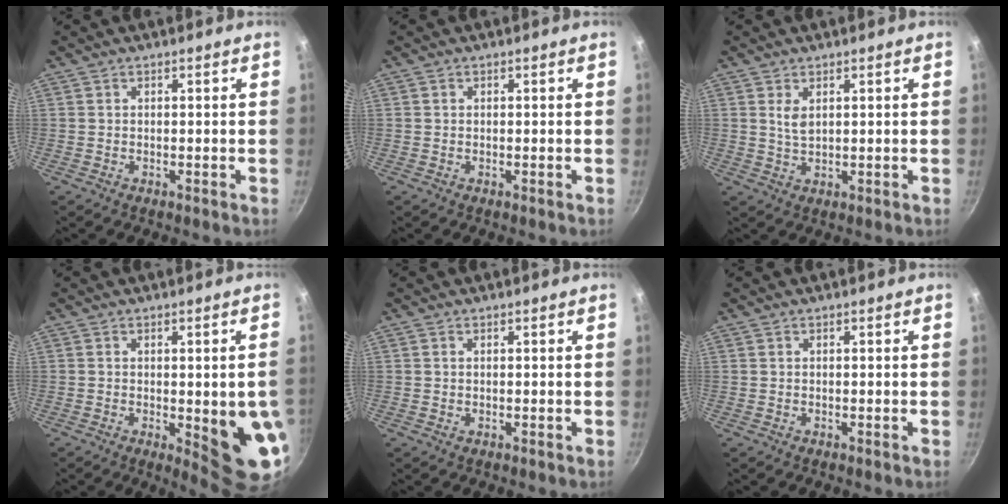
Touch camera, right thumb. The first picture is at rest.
{"total": 0.6, "force": [0.2, 0.5, 0.2], "torque": [-0.002, 0.003, 0.002]}
{"total": 2.9, "force": [1.1, 1.5, 2.2], "torque": [-0.039, -0.010, 0.024]}
{"total": 11.8, "force": [-1.9, 3.2, 11.2], "torque": [-0.109, -0.006, -0.014]}
{"total": 0.0}
{"total": 0.0}